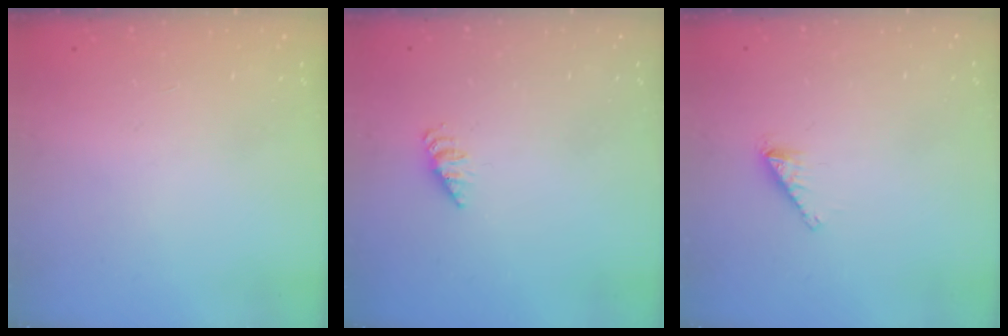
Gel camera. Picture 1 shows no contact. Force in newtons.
{"total": 2.6, "press": 2.6, "slide": 0.4}
{"total": 1.2, "press": 1.2, "slide": 0.1}